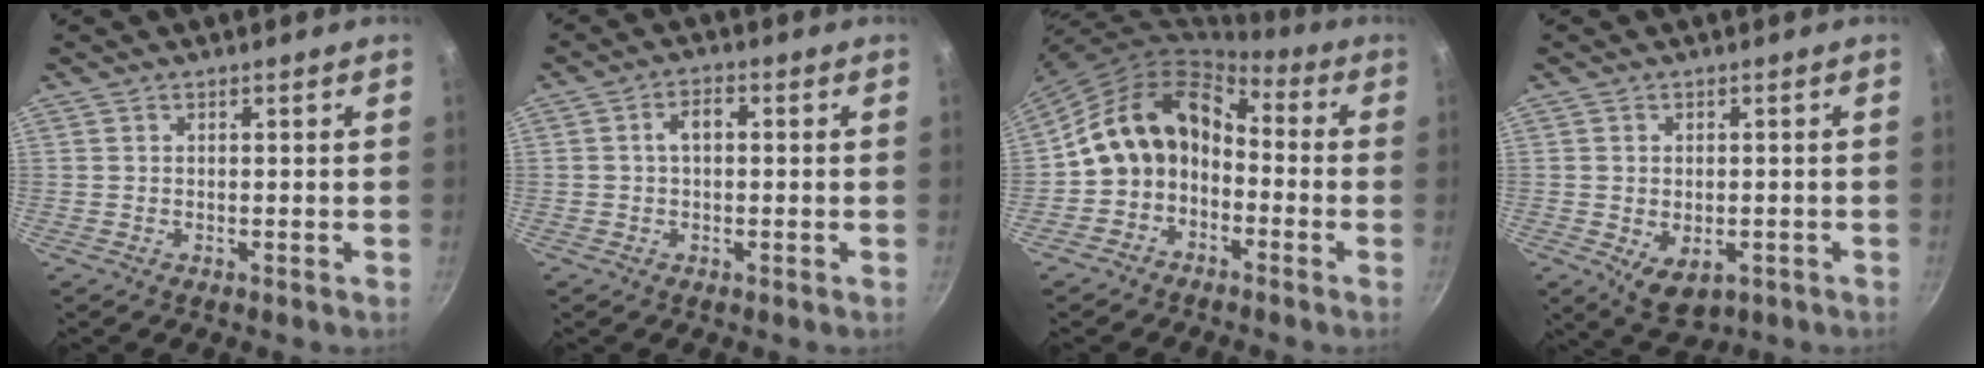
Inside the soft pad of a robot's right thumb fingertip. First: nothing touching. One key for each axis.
{"total": 4.1, "fx": 0.0, "fy": 2.6, "fz": 3.1, "tx": -0.044, "ty": 0.016, "tz": -0.005}
{"total": 11.9, "fx": -2.5, "fy": 9.3, "fz": 7.0, "tx": -0.100, "ty": 0.061, "tz": -0.057}
{"total": 6.4, "fx": -1.6, "fy": 4.3, "fz": 4.5, "tx": -0.057, "ty": -0.005, "tz": -0.012}